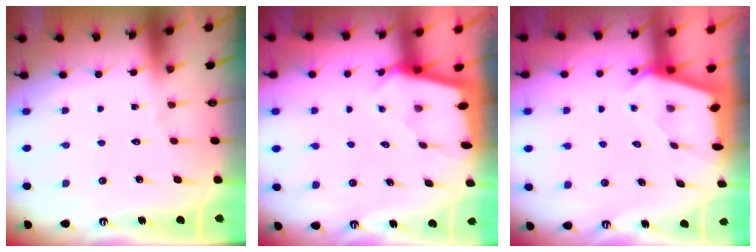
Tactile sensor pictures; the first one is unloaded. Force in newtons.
{"total": 1.6, "press": 1.6, "slide": 0.2}
{"total": 2.5, "press": 2.5, "slide": 0.3}